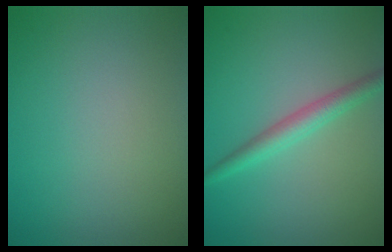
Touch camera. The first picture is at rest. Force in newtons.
{"total": 2.7, "press": 2.7, "slide": 0.1}